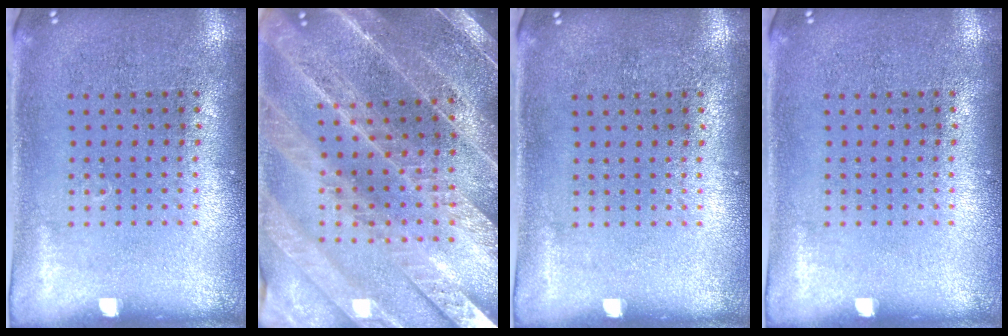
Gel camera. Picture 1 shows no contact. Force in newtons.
{"total": 3.2, "press": 3.1, "slide": 0.8}
{"total": 0.0}
{"total": 0.0}